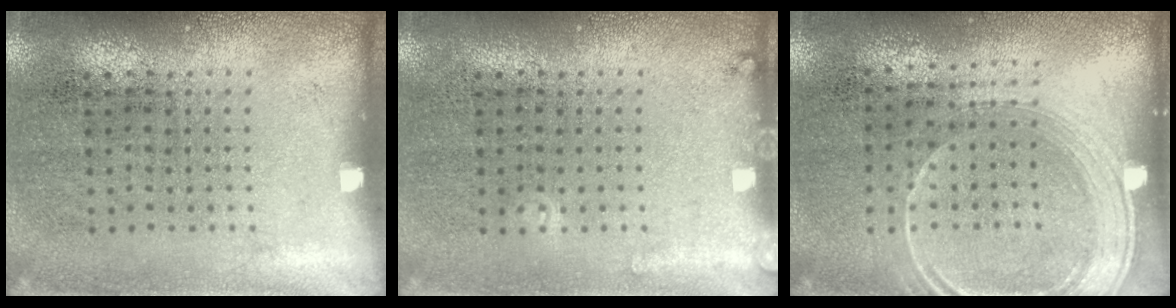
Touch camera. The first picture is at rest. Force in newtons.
{"total": 0.9, "press": 0.8, "slide": 0.2}
{"total": 1.6, "press": 1.4, "slide": 0.8}